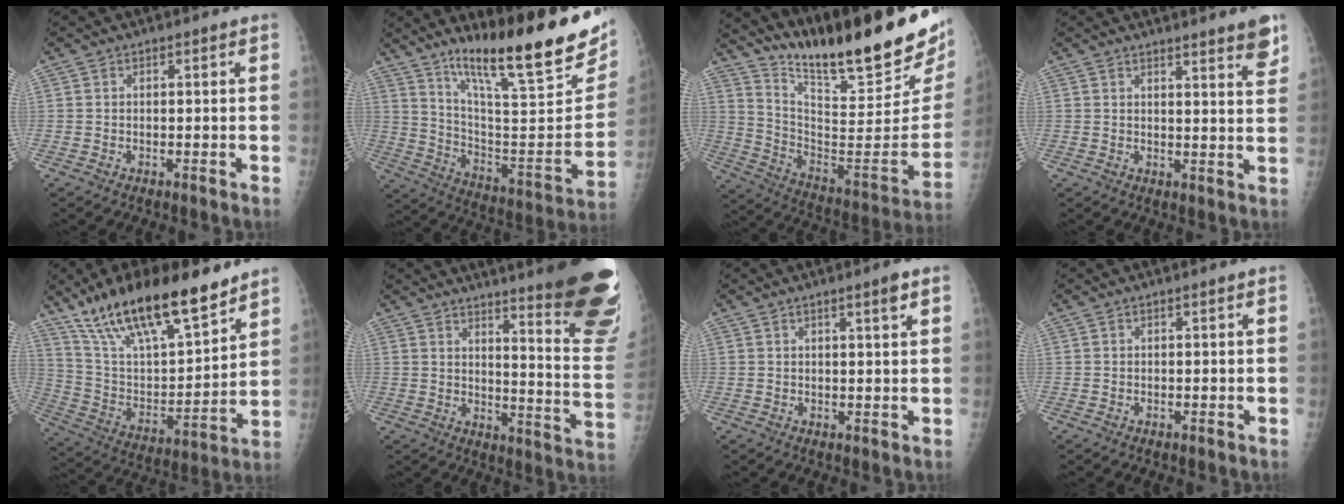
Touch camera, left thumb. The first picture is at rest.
{"total": 26.9, "force": [17.5, 5.5, 19.7], "torque": [-0.270, -0.075, 0.287]}
{"total": 29.1, "force": [22.2, 5.1, 18.1], "torque": [-0.258, -0.132, 0.340]}
{"total": 5.2, "force": [4.0, 0.3, 3.3], "torque": [-0.029, -0.029, 0.047]}
{"total": 24.1, "force": [17.1, 7.6, 15.1], "torque": [-0.231, -0.056, 0.307]}
{"total": 24.9, "force": [18.5, 2.9, 16.5], "torque": [-0.173, -0.151, 0.226]}
{"total": 2.5, "force": [1.5, 0.0, 2.0], "torque": [-0.031, -0.009, 0.024]}
{"total": 0.0}